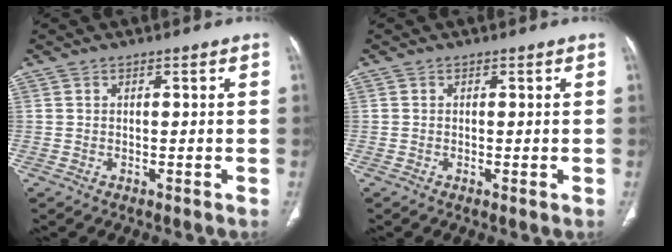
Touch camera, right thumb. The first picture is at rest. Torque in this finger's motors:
{"motor_torque": [0.16, 0.18, 0.02, -0.31, 0.03]}